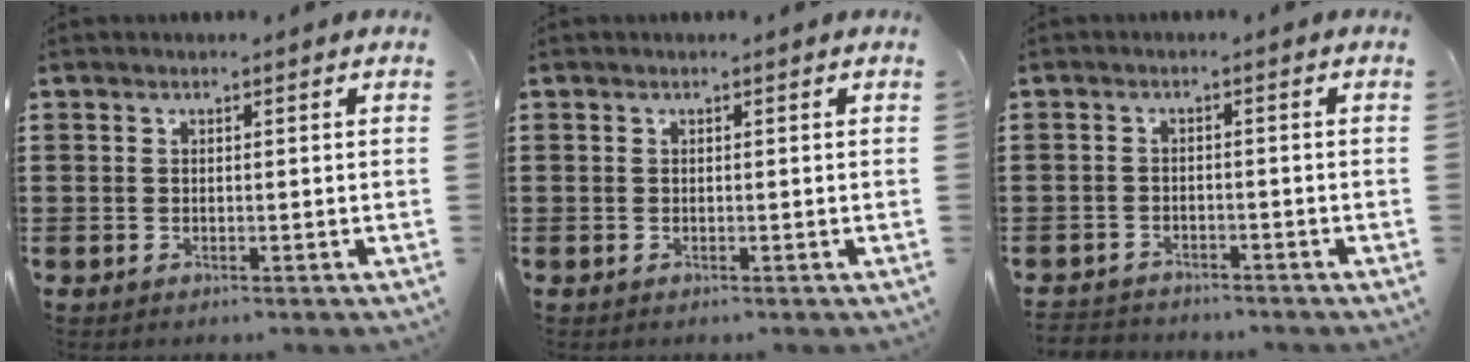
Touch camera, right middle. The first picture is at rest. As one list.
[{"total": 0.0}, {"total": 2.1, "force": [-2.1, 0.3, -0.3], "torque": [-0.002, 0.000, -0.048]}]